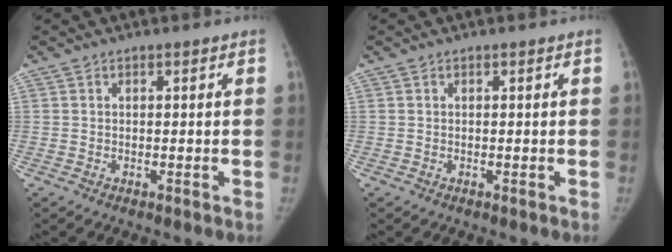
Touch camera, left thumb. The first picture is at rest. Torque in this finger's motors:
{"motor_torque": [0.00, 0.00, 0.05, 0.01, 0.00]}